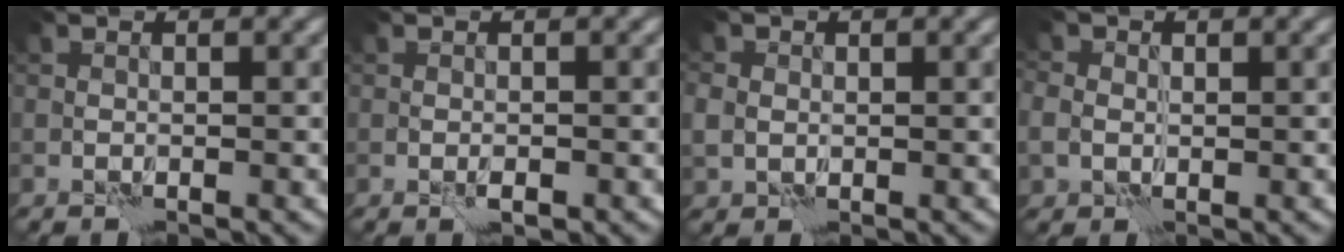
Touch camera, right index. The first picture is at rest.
{"total": 0.8, "force": [-0.3, 0.4, 0.7], "torque": [-0.012, -0.003, -0.005]}
{"total": 2.7, "force": [0.5, 2.3, 1.3], "torque": [-0.026, 0.005, 0.005]}
{"total": 3.7, "force": [0.5, 3.2, 1.8], "torque": [-0.034, 0.007, -0.013]}